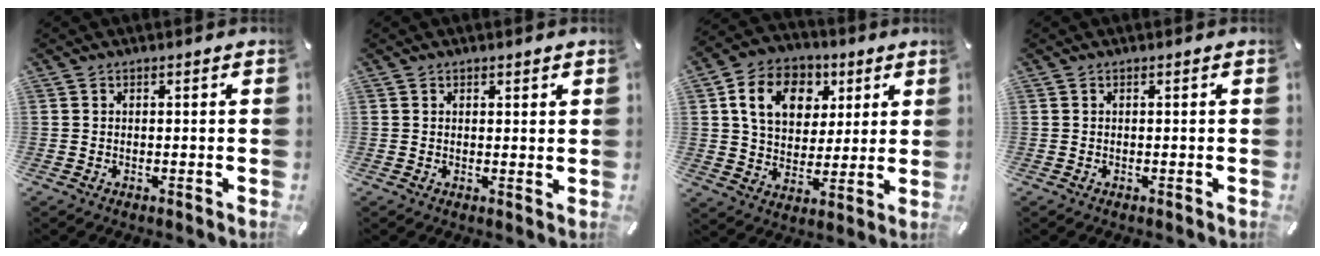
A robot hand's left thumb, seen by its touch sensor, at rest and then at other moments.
{"total": 1.1, "force": [0.8, 0.8, 0.3], "torque": [0.003, -0.001, 0.014]}
{"total": 13.0, "force": [5.1, 10.2, 6.3], "torque": [-0.109, -0.003, 0.096]}
{"total": 0.0}